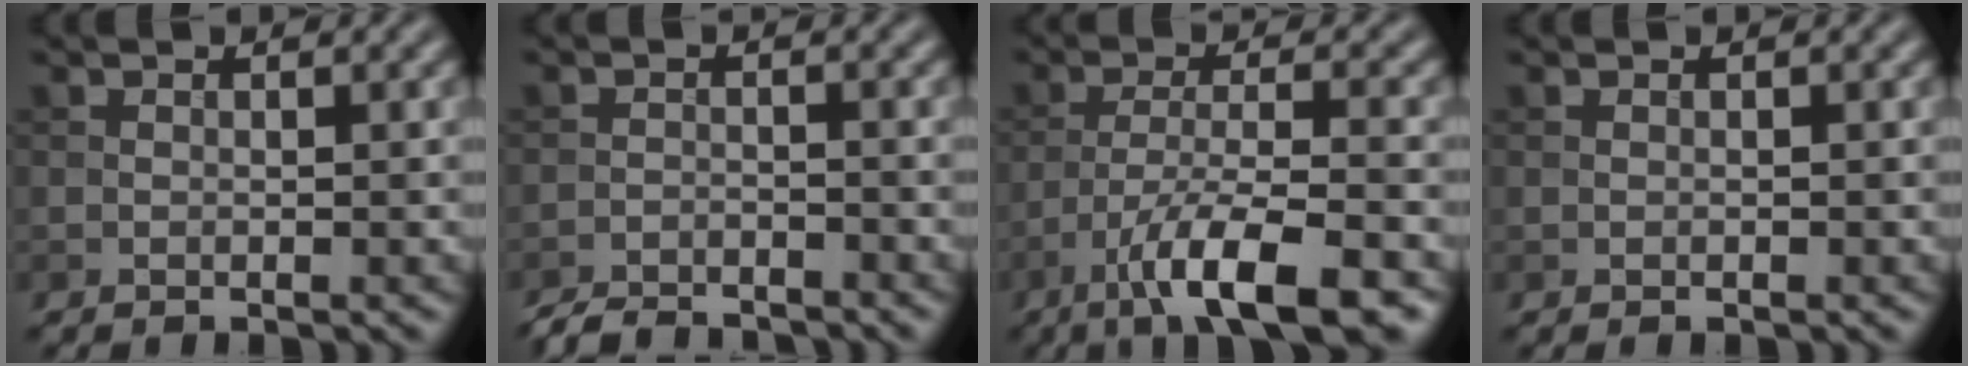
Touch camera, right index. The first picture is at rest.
{"total": 3.4, "force": [-3.3, 0.5, 0.6], "torque": [-0.010, -0.004, -0.065]}
{"total": 8.3, "force": [-5.1, 1.7, 6.4], "torque": [-0.103, 0.001, -0.090]}
{"total": 0.0}